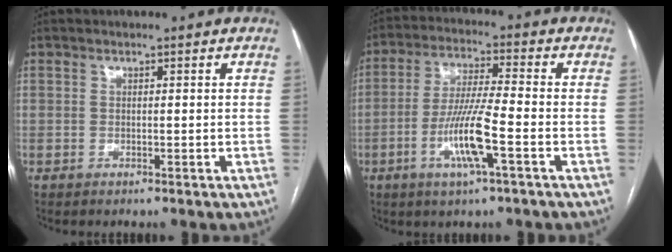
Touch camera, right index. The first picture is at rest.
{"total": 9.8, "force": [-3.4, 0.2, 9.1], "torque": [-0.182, -0.007, -0.067]}